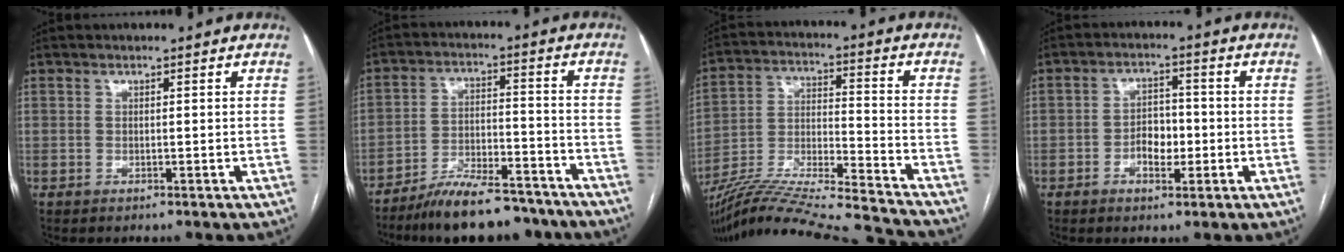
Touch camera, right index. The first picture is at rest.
{"total": 15.6, "force": [-13.2, 4.1, 7.1], "torque": [-0.111, 0.016, -0.209]}
{"total": 25.3, "force": [-23.3, 0.5, 9.9], "torque": [-0.182, -0.026, -0.371]}
{"total": 5.1, "force": [-1.6, 3.0, 3.8], "torque": [-0.066, 0.015, -0.024]}